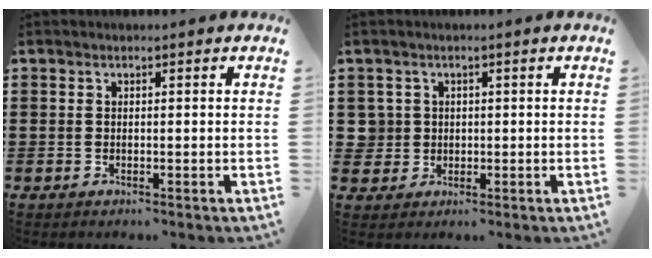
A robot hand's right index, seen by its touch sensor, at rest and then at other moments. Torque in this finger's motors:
{"motor_torque": [0.93, 1.21, 0.00, -0.01]}